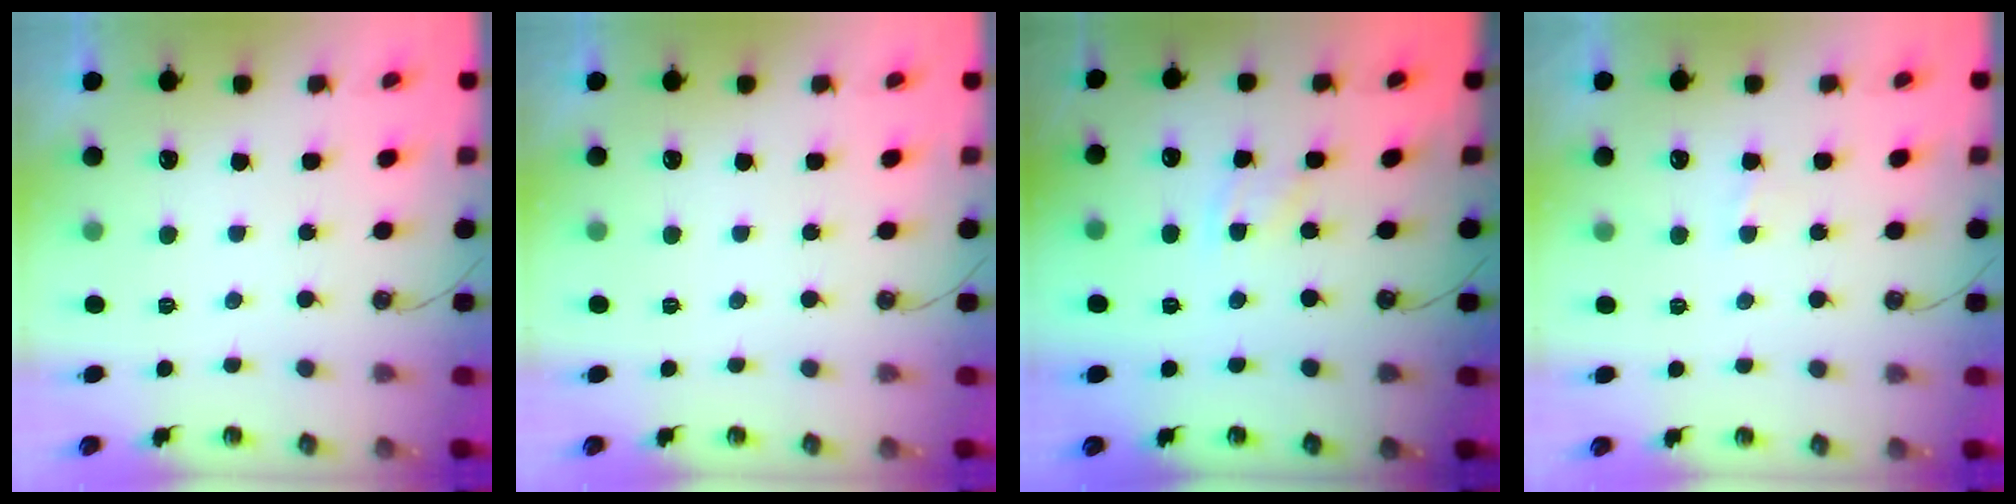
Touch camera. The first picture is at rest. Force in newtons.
{"total": 0.0}
{"total": 4.5, "press": 4.4, "slide": 0.5}
{"total": 1.4, "press": 1.3, "slide": 0.2}